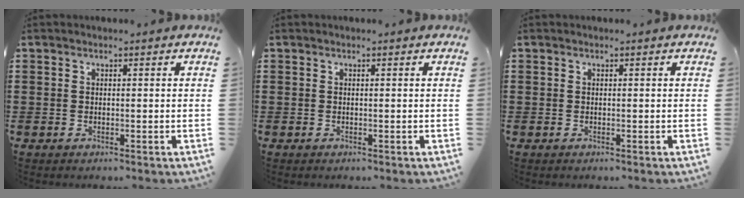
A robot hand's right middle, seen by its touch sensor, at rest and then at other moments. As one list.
[{"total": 0.0}, {"total": 0.0}]